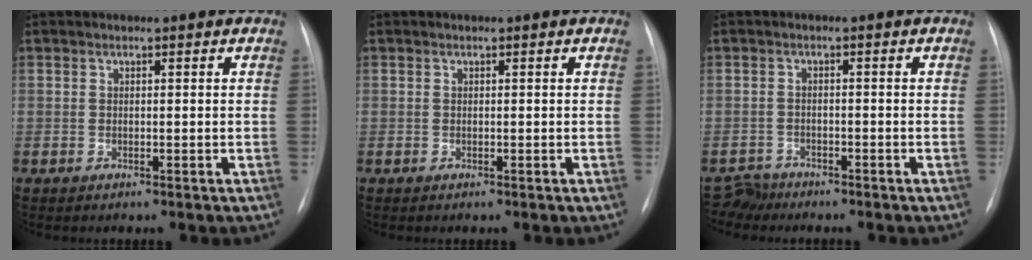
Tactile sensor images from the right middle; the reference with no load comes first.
{"total": 0.0}
{"total": 2.4, "force": [-2.0, 0.6, -1.1], "torque": [0.020, -0.004, -0.038]}